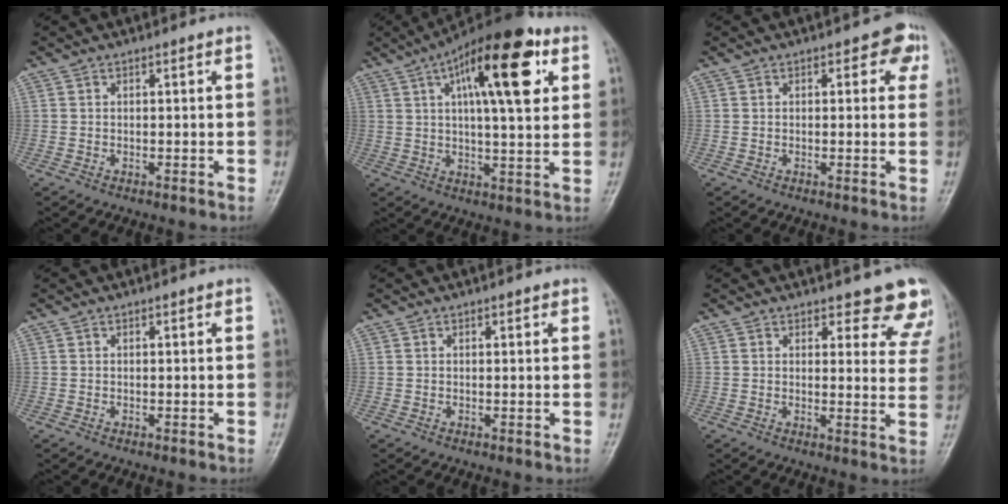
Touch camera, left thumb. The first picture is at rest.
{"total": 19.3, "force": [7.2, 6.5, 16.7], "torque": [-0.235, -0.001, 0.101]}
{"total": 3.8, "force": [1.5, 2.3, 2.6], "torque": [0.005, 0.000, 0.007]}
{"total": 0.0}
{"total": 0.8, "force": [0.5, 0.3, 0.5], "torque": [-0.006, -0.001, 0.005]}
{"total": 10.1, "force": [8.9, 3.9, 2.8], "torque": [0.024, -0.053, 0.076]}